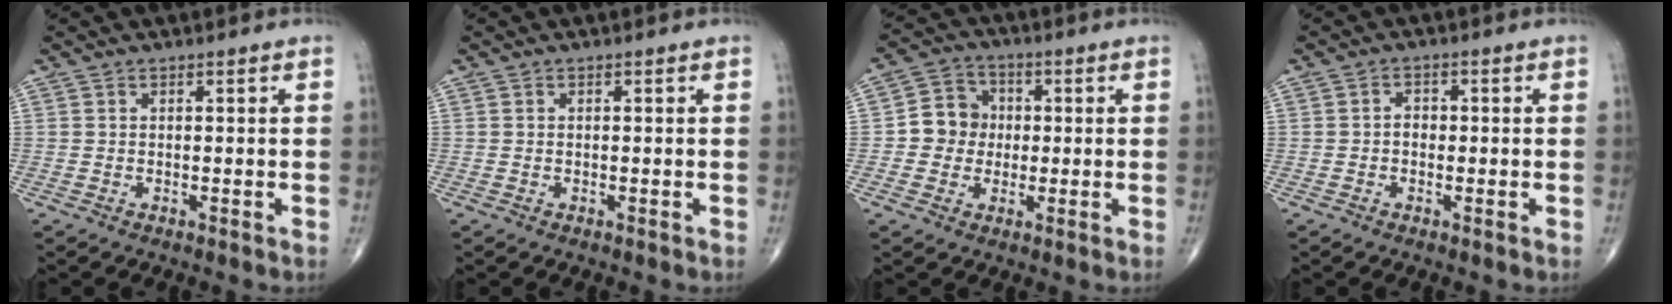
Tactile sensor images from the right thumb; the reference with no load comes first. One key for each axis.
{"total": 0.0}
{"total": 7.6, "fx": -0.2, "fy": 7.0, "fz": 3.0, "tx": -0.015, "ty": 0.017, "tz": -0.016}
{"total": 2.2, "fx": -0.2, "fy": 1.7, "fz": 1.4, "tx": -0.012, "ty": 0.008, "tz": -0.007}